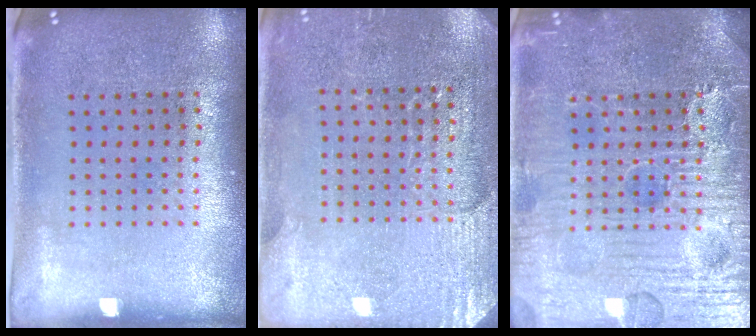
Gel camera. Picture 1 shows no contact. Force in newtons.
{"total": 2.9, "press": 2.9, "slide": 0.4}
{"total": 7.8, "press": 7.7, "slide": 0.9}